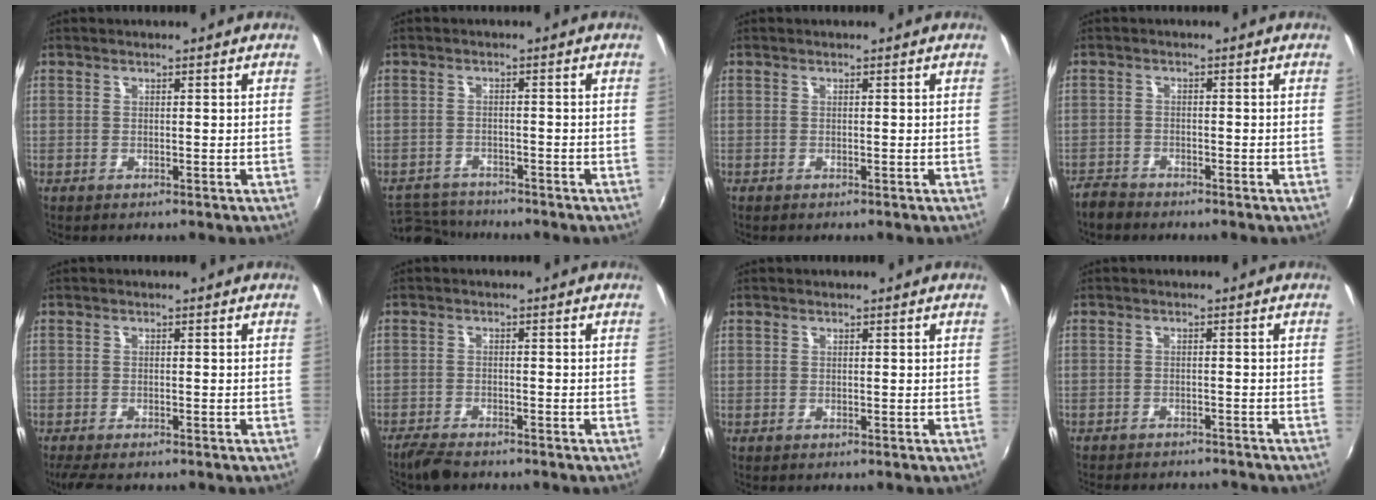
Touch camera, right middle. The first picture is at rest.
{"total": 6.6, "force": [-6.3, 1.8, 0.8], "torque": [-0.037, 0.001, -0.110]}
{"total": 0.0}
{"total": 3.2, "force": [-2.9, 1.1, 0.6], "torque": [-0.025, -0.007, -0.060]}
{"total": 4.7, "force": [-3.7, 1.2, 2.6], "torque": [-0.061, -0.024, -0.065]}
{"total": 4.4, "force": [-4.0, 0.9, 1.6], "torque": [-0.050, -0.017, -0.077]}
{"total": 0.0}
{"total": 8.9, "force": [-8.1, 2.4, 3.0], "torque": [-0.074, -0.016, -0.114]}